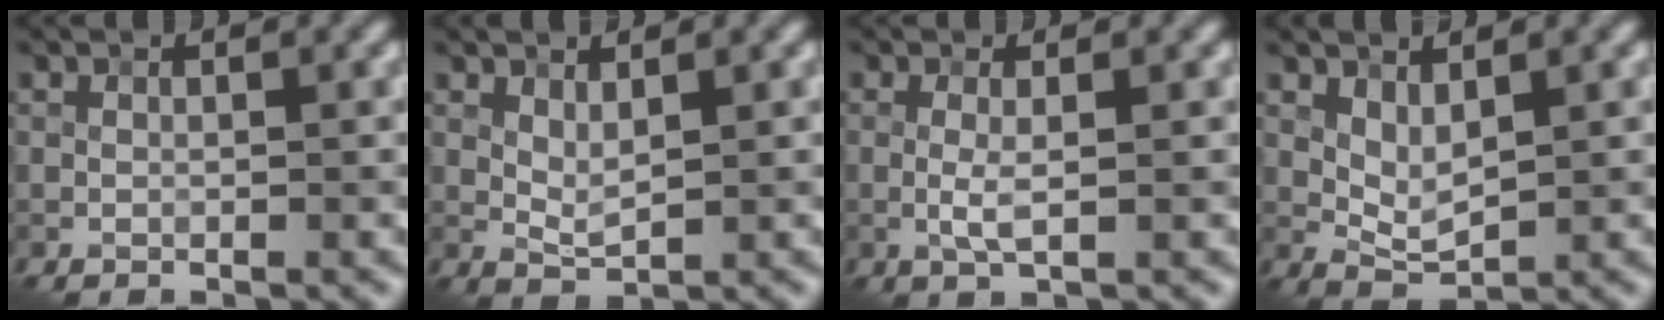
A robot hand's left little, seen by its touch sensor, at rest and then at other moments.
{"total": 1.7, "force": [0.7, 0.7, 1.4], "torque": [-0.034, -0.005, 0.016]}
{"total": 1.6, "force": [-0.2, 0.2, 1.6], "torque": [-0.036, 0.000, -0.007]}
{"total": 2.4, "force": [0.8, 1.2, 1.9], "torque": [-0.041, -0.009, 0.022]}